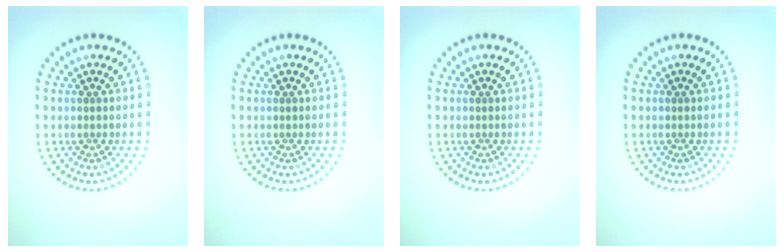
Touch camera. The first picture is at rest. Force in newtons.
{"total": 0.0}
{"total": 0.0}
{"total": 0.0}